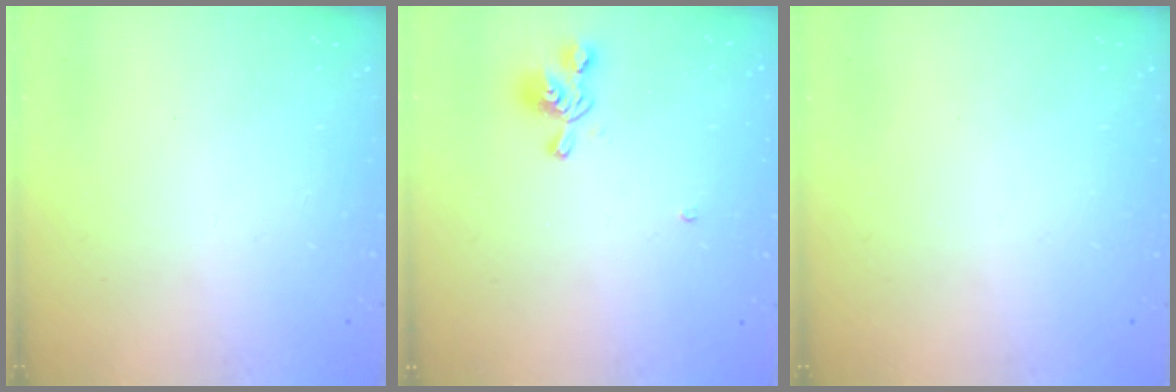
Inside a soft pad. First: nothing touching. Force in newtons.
{"total": 1.1, "press": 0.1, "slide": 1.1}
{"total": 0.0}